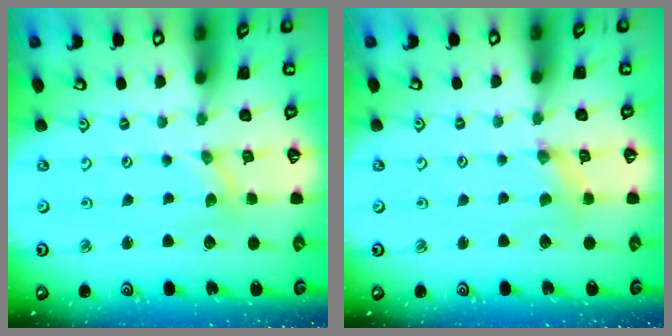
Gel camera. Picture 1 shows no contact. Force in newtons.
{"total": 1.3, "press": 1.3, "slide": 0.3}